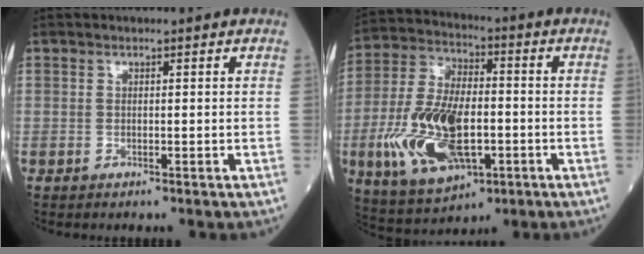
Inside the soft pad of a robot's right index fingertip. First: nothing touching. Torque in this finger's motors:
{"motor_torque": [0.79, -0.23, 0.95, 0.21]}